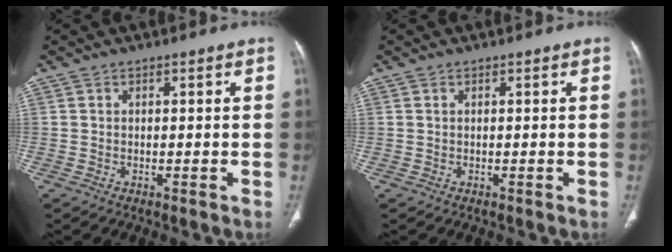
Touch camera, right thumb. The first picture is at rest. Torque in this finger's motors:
{"motor_torque": [0.44, 0.23, 0.26, -0.10, -0.02]}